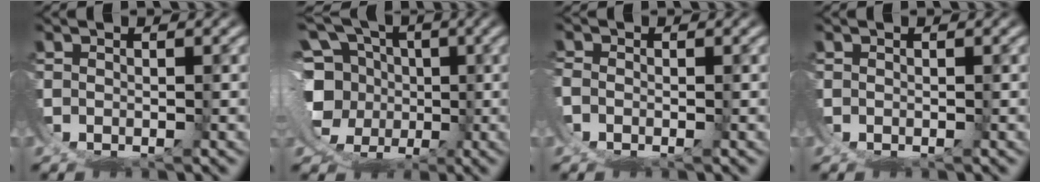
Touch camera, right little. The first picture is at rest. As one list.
[{"total": 13.8, "force": [1.0, 11.1, 8.1], "torque": [-0.149, -0.036, 0.016]}, {"total": 1.2, "force": [-0.4, 1.1, 0.4], "torque": [-0.012, -0.003, -0.010]}, {"total": 0.0}]